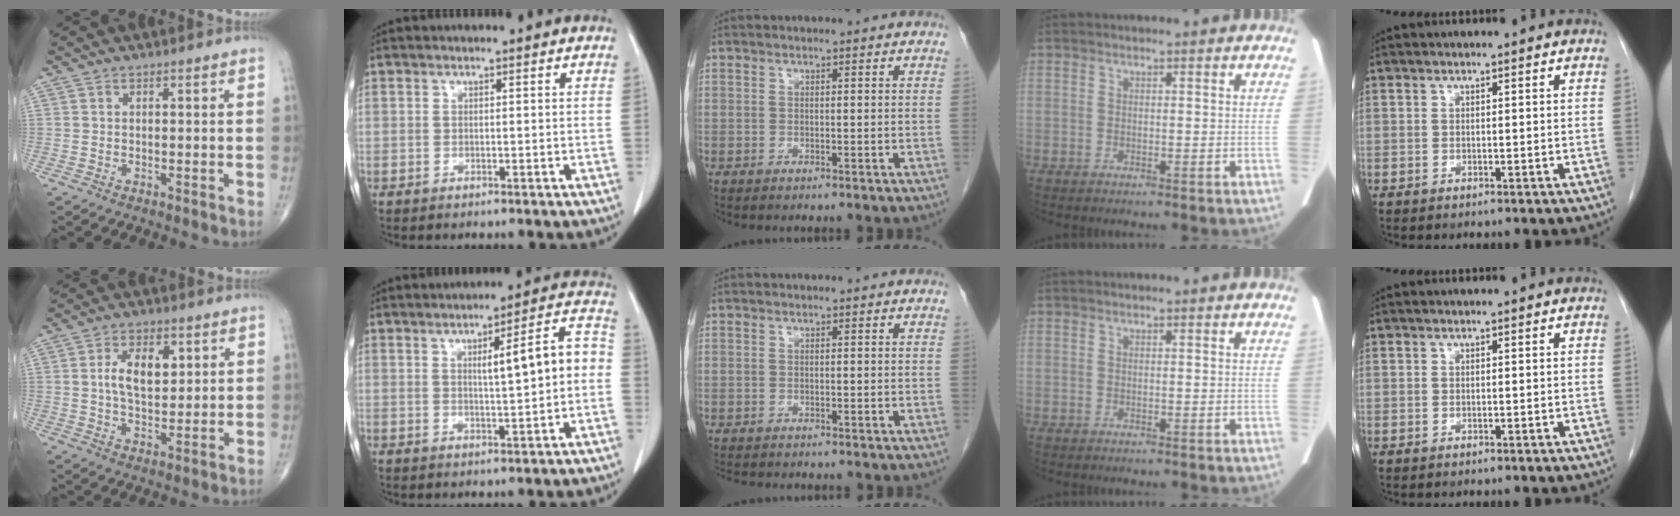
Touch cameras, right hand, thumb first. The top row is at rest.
{"thumb": {"total": 8.2, "force": [2.0, 4.6, 6.5], "torque": [-0.099, -0.006, 0.035]}, "index": {"total": 8.2, "force": [0.1, 1.0, 8.1], "torque": [-0.111, 0.025, 0.002]}, "middle": {"total": 3.7, "force": [-3.2, 0.9, 1.5], "torque": [-0.023, -0.007, -0.044]}}